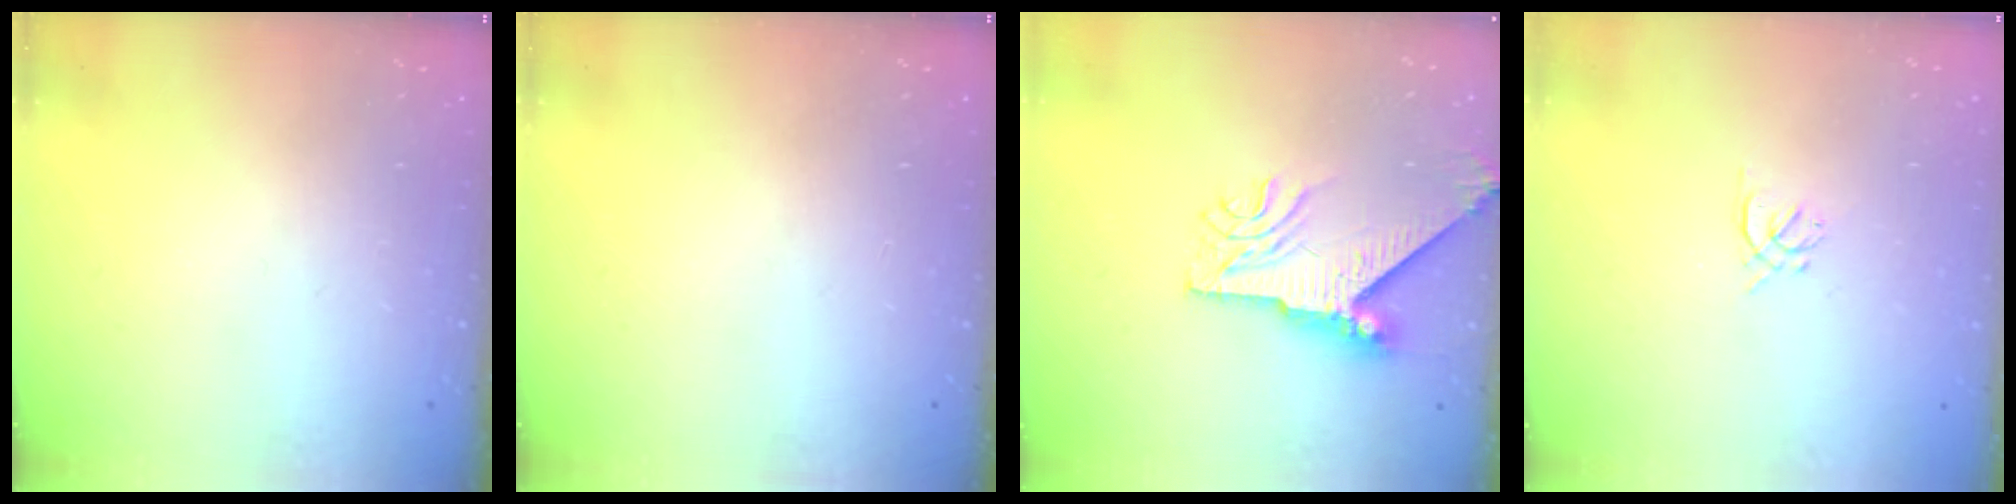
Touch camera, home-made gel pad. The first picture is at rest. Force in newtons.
{"total": 0.0}
{"total": 10.3, "press": 10.2, "slide": 1.3}
{"total": 1.6, "press": 1.5, "slide": 0.6}